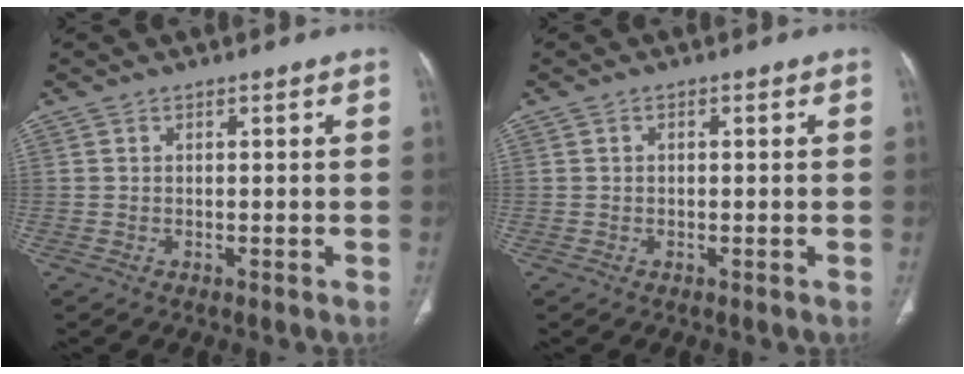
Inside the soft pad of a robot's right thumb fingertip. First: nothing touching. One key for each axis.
{"total": 0.7, "fx": 0.1, "fy": 0.5, "fz": 0.5, "tx": -0.008, "ty": 0.004, "tz": -0.001}